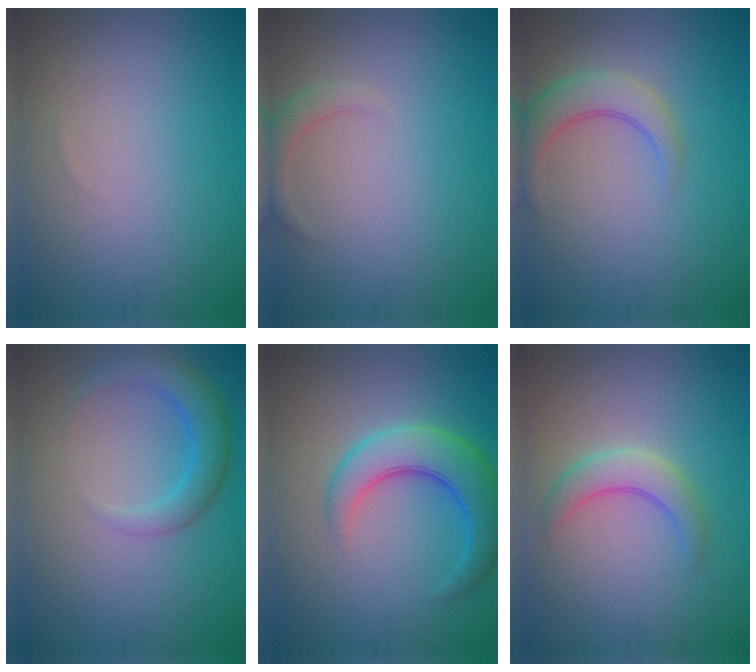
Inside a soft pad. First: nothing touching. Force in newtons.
{"total": 1.6, "press": 1.6, "slide": 0.1}
{"total": 3.6, "press": 3.6, "slide": 0.2}
{"total": 3.5, "press": 3.5, "slide": 0.1}
{"total": 5.9, "press": 5.9, "slide": 0.2}
{"total": 2.9, "press": 2.9, "slide": 0.1}